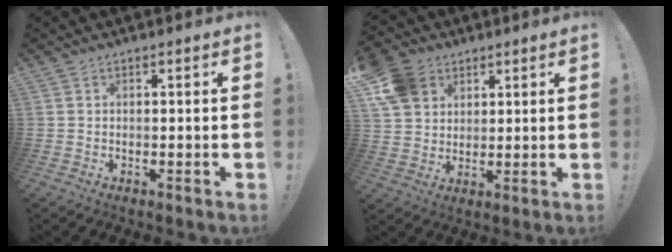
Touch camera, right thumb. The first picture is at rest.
{"total": 11.8, "force": [5.6, 9.4, 4.5], "torque": [-0.081, -0.028, 0.114]}